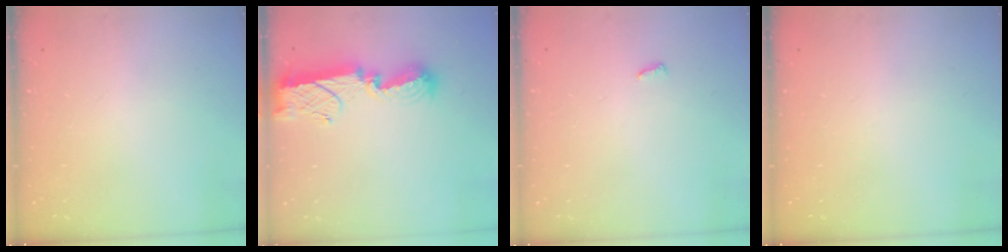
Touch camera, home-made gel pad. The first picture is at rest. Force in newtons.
{"total": 12.3, "press": 12.3, "slide": 0.8}
{"total": 3.5, "press": 3.5, "slide": 0.3}
{"total": 0.0}